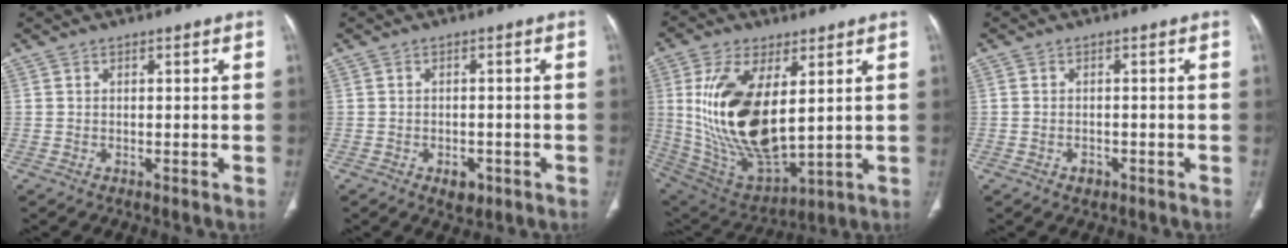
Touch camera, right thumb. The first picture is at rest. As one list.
[{"total": 3.2, "force": [-1.5, 2.1, 1.9], "torque": [-0.018, 0.003, -0.015]}, {"total": 21.4, "force": [3.8, 10.3, 18.4], "torque": [-0.357, -0.028, 0.091]}, {"total": 1.8, "force": [-0.9, 1.3, 0.8], "torque": [-0.012, 0.009, -0.009]}]